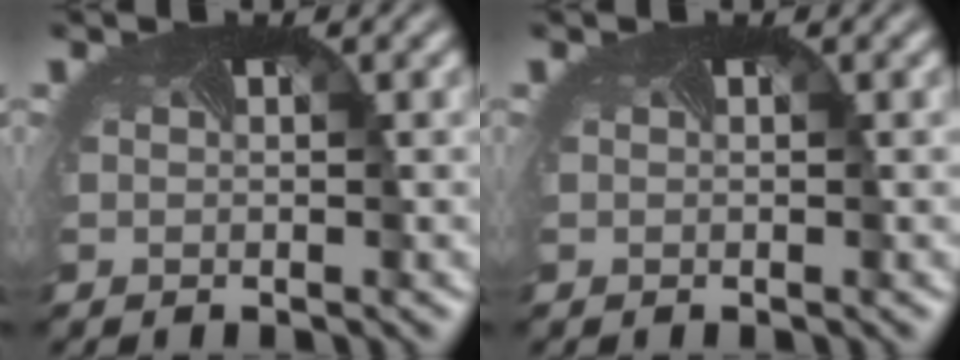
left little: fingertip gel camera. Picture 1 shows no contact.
{"total": 0.0}